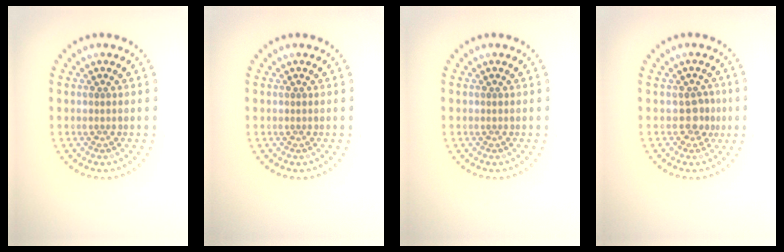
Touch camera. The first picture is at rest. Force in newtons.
{"total": 0.0}
{"total": 0.0}
{"total": 1.8, "press": 1.5, "slide": 1.0}